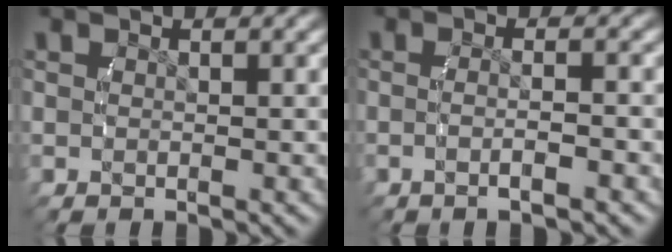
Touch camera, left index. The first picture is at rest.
{"total": 2.3, "force": [-1.1, -0.5, 2.0], "torque": [-0.035, 0.002, -0.016]}